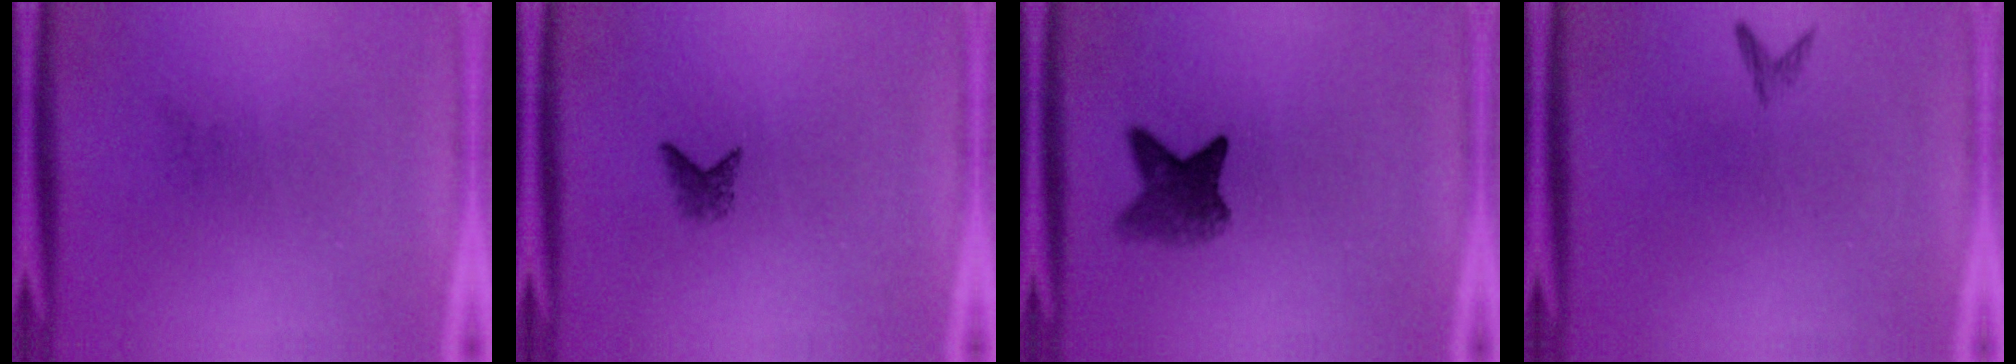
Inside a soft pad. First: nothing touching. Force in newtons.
{"total": 1.4}
{"total": 4.7}
{"total": 0.8}